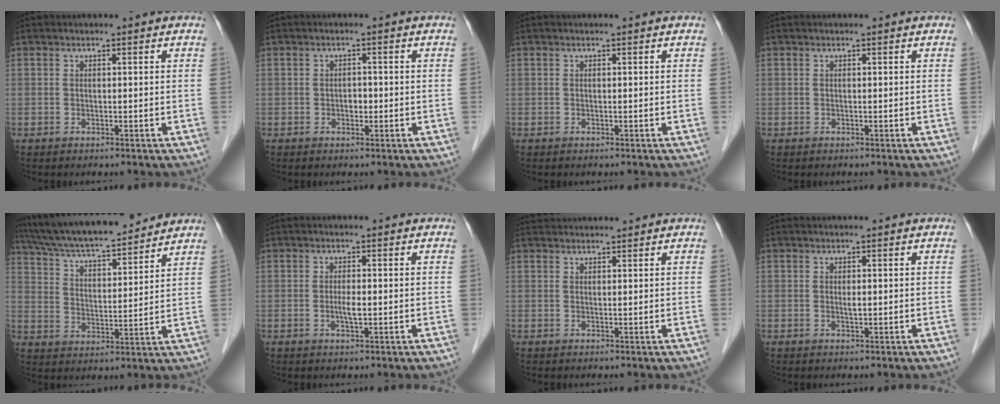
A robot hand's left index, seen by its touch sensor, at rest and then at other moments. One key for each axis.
{"total": 1.4, "fx": -0.4, "fy": 1.0, "fz": 1.0, "tx": -0.014, "ty": 0.004, "tz": -0.006}
{"total": 0.0}
{"total": 0.0}
{"total": 17.9, "fx": 16.2, "fy": 2.4, "fz": 7.2, "tx": -0.127, "ty": 0.025, "tz": 0.264}
{"total": 1.9, "fx": -0.2, "fy": 0.4, "fz": 1.8, "tx": -0.037, "ty": -0.001, "tz": -0.004}
{"total": 3.1, "fx": 3.0, "fy": 0.4, "fz": 0.3, "tx": -0.007, "ty": 0.034, "tz": 0.052}
{"total": 0.7, "fx": 0.1, "fy": 0.2, "fz": 0.7, "tx": -0.014, "ty": -0.002, "tz": 0.002}